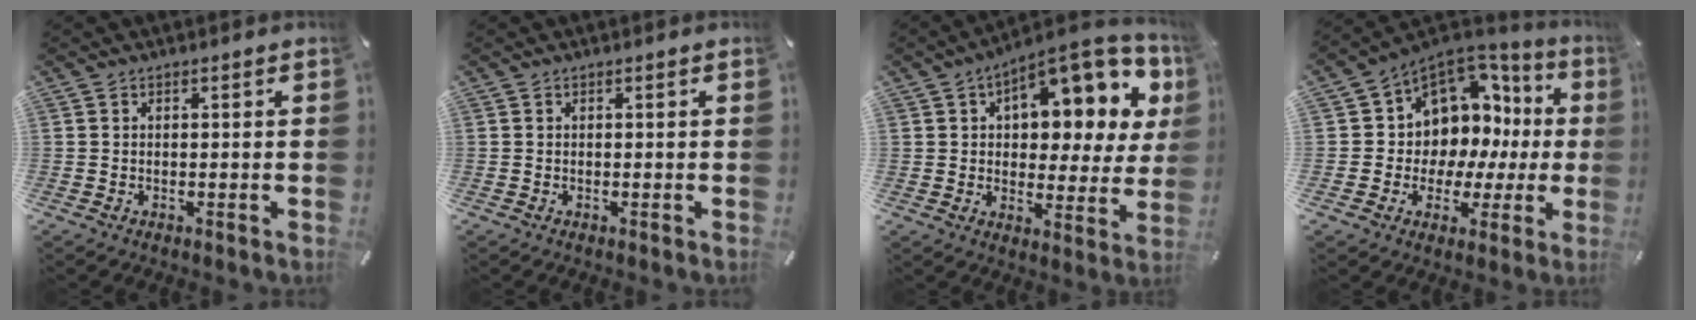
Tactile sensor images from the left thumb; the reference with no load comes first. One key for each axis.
{"total": 0.0}
{"total": 15.2, "fx": 8.2, "fy": 8.0, "fz": 10.0, "tx": -0.130, "ty": -0.060, "tz": 0.138}
{"total": 10.0, "fx": 3.2, "fy": 9.0, "fz": 3.1, "tx": -0.053, "ty": -0.051, "tz": 0.065}